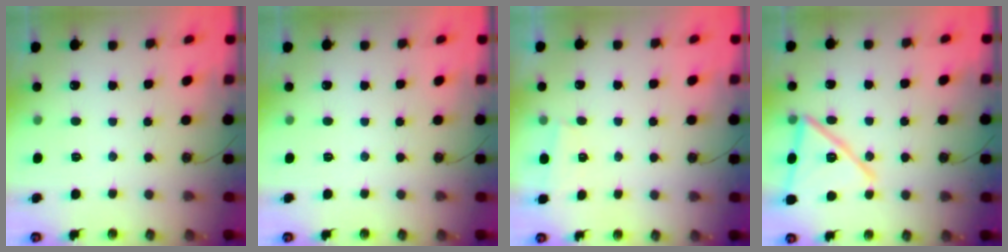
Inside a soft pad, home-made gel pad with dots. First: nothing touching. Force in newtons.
{"total": 0.0}
{"total": 1.1, "press": 1.1, "slide": 0.1}
{"total": 17.2, "press": 16.3, "slide": 5.7}